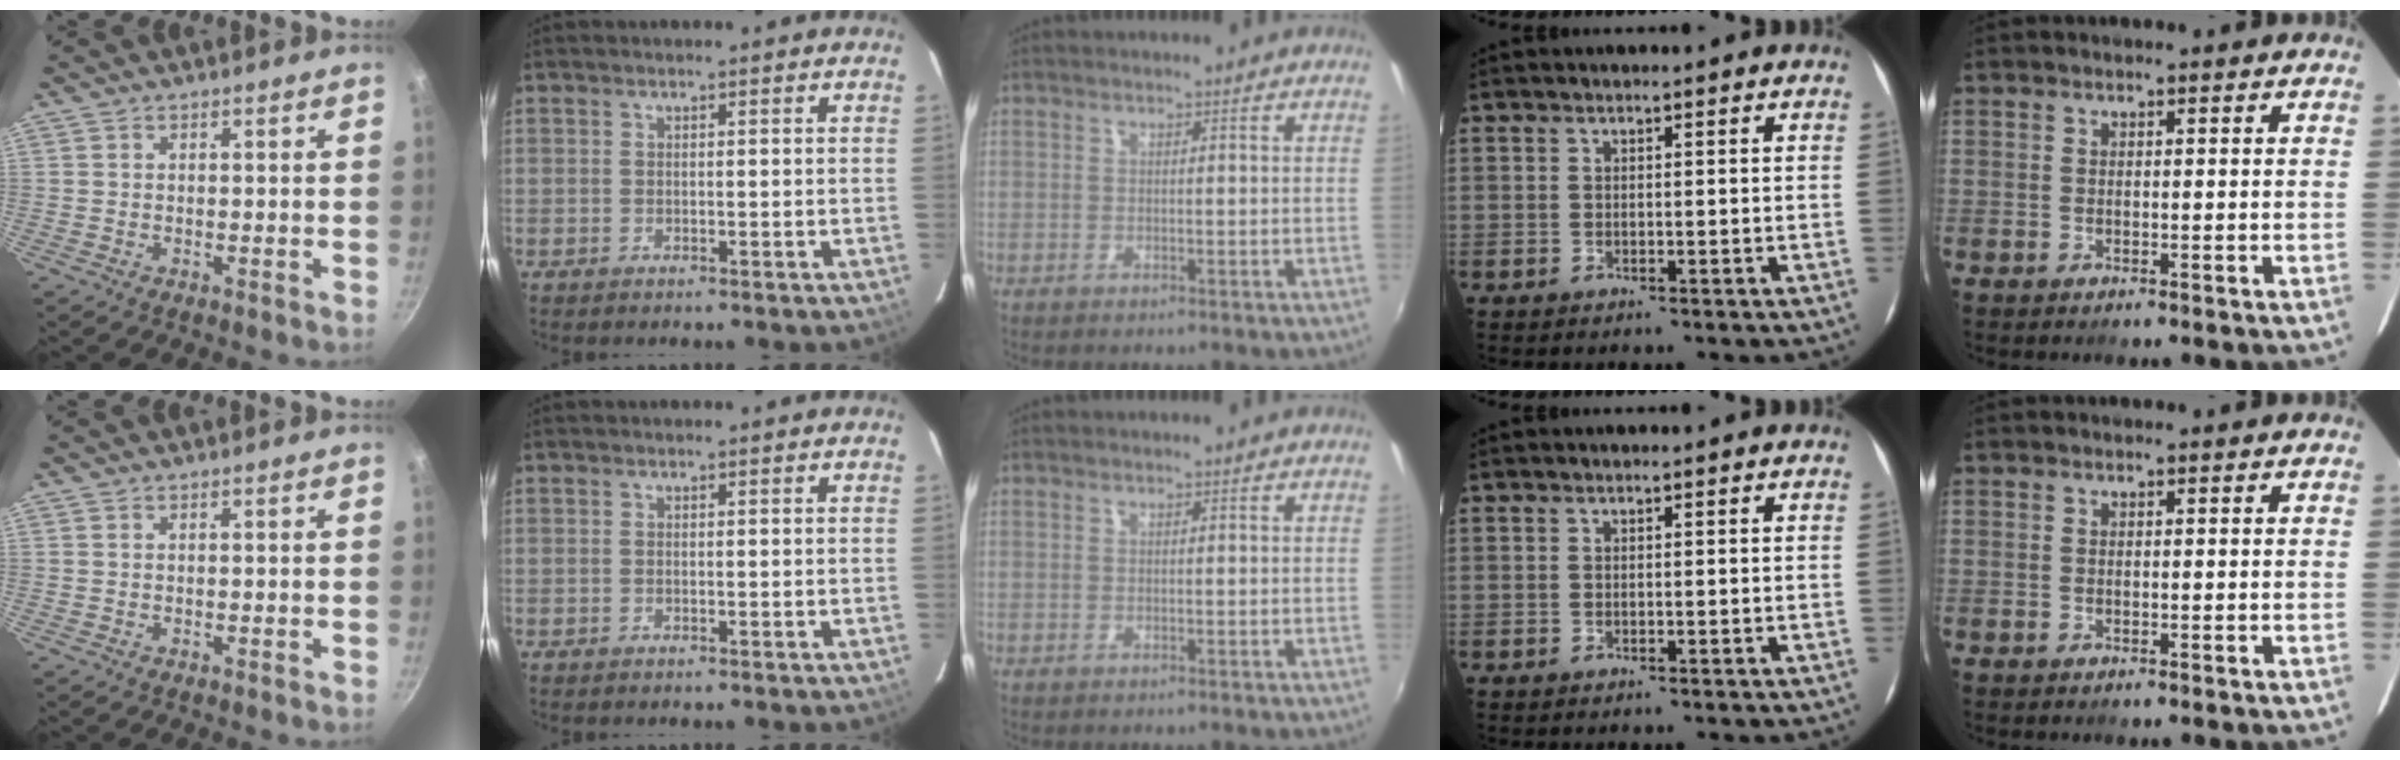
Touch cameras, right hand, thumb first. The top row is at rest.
{}